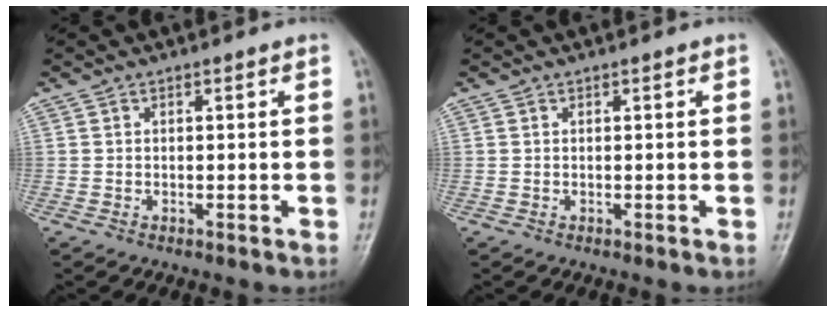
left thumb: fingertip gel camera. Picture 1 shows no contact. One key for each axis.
{"total": 0.0}